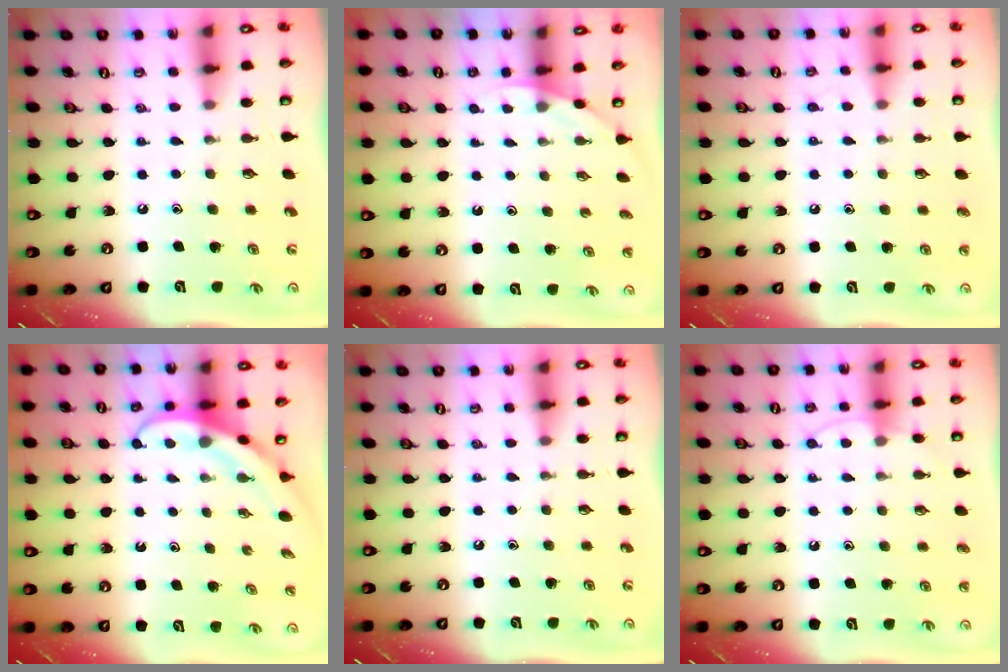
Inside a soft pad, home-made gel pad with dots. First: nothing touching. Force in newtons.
{"total": 2.6, "press": 2.6, "slide": 0.1}
{"total": 5.2, "press": 5.2, "slide": 0.6}
{"total": 4.0, "press": 3.9, "slide": 0.3}
{"total": 0.0}
{"total": 5.8, "press": 5.7, "slide": 0.6}